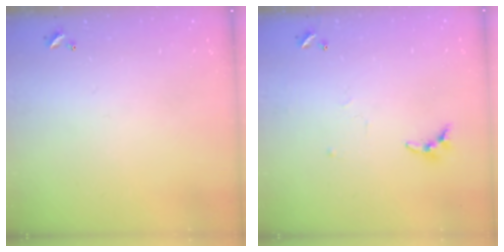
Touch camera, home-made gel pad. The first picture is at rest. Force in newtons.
{"total": 7.0, "press": 7.0, "slide": 0.4}